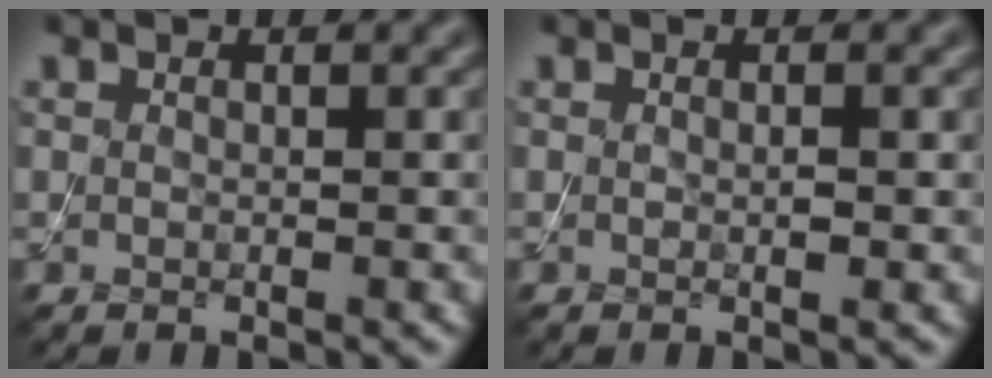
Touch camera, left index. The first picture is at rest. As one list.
[{"total": 0.9, "force": [0.0, 0.1, 0.9], "torque": [-0.014, -0.002, -0.002]}]